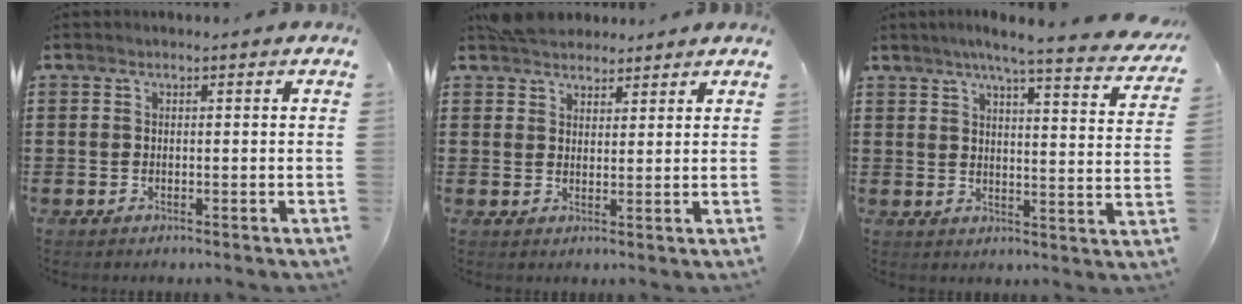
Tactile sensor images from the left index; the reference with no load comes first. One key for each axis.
{"total": 3.9, "fx": 3.7, "fy": 1.4, "fz": 0.4, "tx": -0.021, "ty": 0.002, "tz": 0.072}
{"total": 5.3, "fx": 4.5, "fy": -0.3, "fz": 2.8, "tx": -0.066, "ty": -0.029, "tz": 0.070}